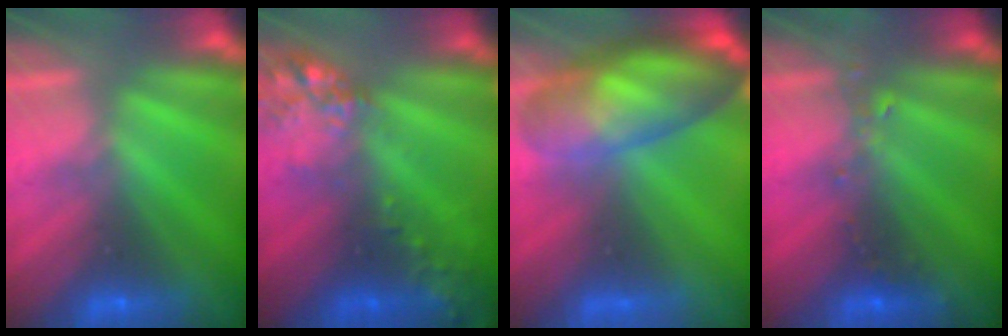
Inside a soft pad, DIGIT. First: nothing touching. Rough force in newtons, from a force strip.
{"total": 9.0}
{"total": 10.3}
{"total": 2.4}